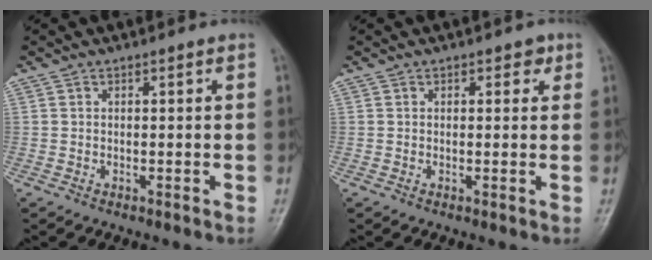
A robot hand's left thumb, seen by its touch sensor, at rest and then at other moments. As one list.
[{"total": 2.0, "force": [1.0, 1.3, 1.1], "torque": [0.002, -0.001, 0.009]}]